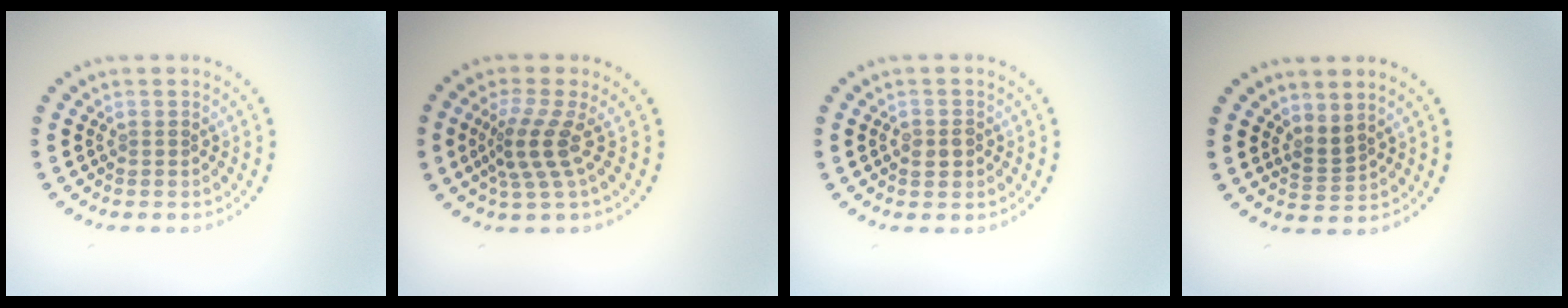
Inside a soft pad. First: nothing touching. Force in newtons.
{"total": 3.3, "press": 2.3, "slide": 2.4}
{"total": 1.5, "press": 1.4, "slide": 0.5}
{"total": 1.9, "press": 1.4, "slide": 1.3}